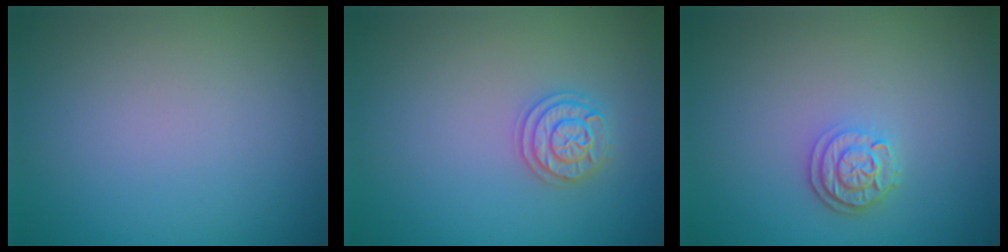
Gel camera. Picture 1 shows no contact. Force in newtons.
{"total": 2.1, "press": 2.1, "slide": 0.3}
{"total": 2.6, "press": 2.2, "slide": 1.4}